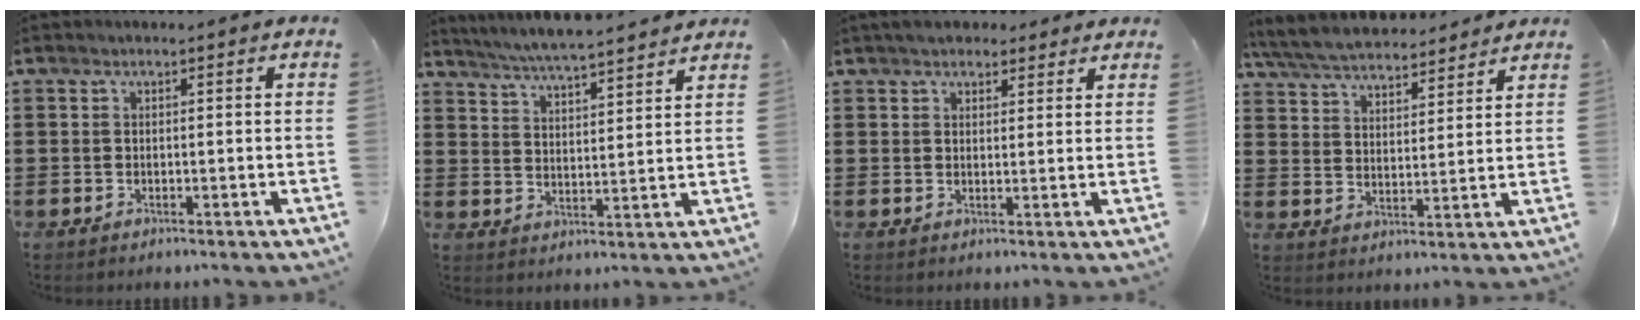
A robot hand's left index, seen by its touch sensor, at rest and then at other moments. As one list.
[{"total": 5.2, "force": [5.0, -0.4, 1.2], "torque": [-0.045, -0.029, 0.087]}, {"total": 3.5, "force": [3.0, 1.5, 1.0], "torque": [-0.028, 0.001, 0.056]}, {"total": 6.1, "force": [5.8, 0.8, 1.5], "torque": [-0.054, -0.026, 0.102]}]